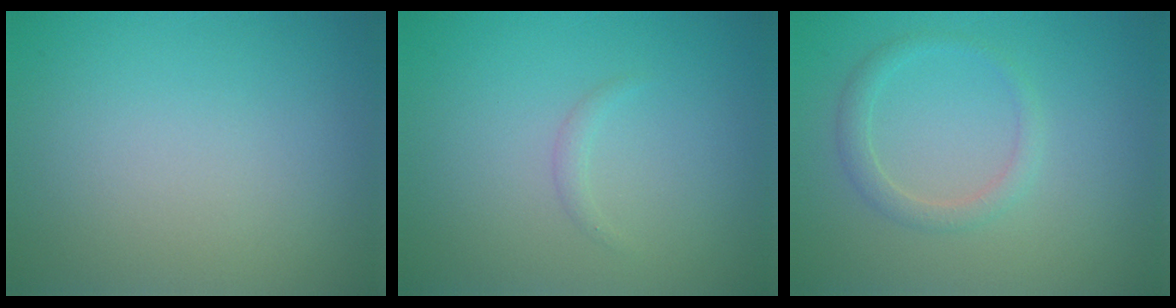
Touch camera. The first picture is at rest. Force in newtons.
{"total": 0.6, "press": 0.6, "slide": 0.0}
{"total": 1.8, "press": 1.8, "slide": 0.1}